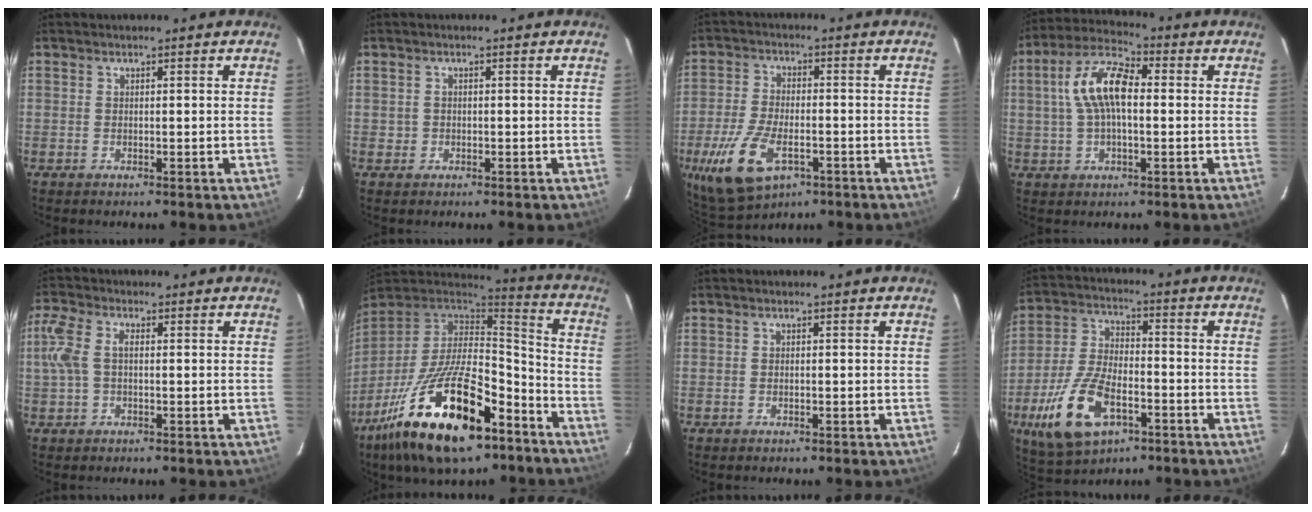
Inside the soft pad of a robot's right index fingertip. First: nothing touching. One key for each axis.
{"total": 1.2, "fx": -0.4, "fy": 1.1, "fz": 0.1, "tx": 0.000, "ty": 0.001, "tz": -0.003}
{"total": 12.5, "fx": -5.4, "fy": 6.2, "fz": 9.5, "tx": -0.213, "ty": -0.020, "tz": -0.094}
{"total": 10.8, "fx": 0.9, "fy": 5.0, "fz": 9.5, "tx": -0.193, "ty": 0.026, "tz": 0.015}
{"total": 5.4, "fx": 0.2, "fy": 3.0, "fz": 4.4, "tx": -0.104, "ty": 0.011, "tz": 0.002}
{"total": 26.9, "fx": -14.9, "fy": 11.1, "fz": 19.4, "tx": -0.372, "ty": -0.027, "tz": -0.241}
{"total": 0.0}
{"total": 15.5, "fx": -6.8, "fy": 7.7, "fz": 11.6, "tx": -0.258, "ty": -0.012, "tz": -0.120}